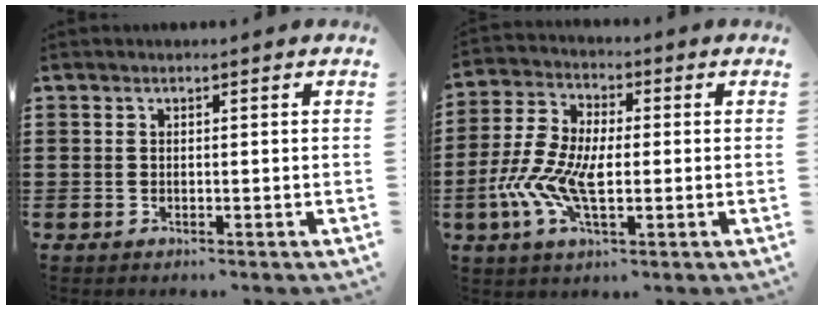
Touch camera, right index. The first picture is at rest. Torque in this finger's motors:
{"motor_torque": [2.14, 0.00, 0.54, 0.16]}